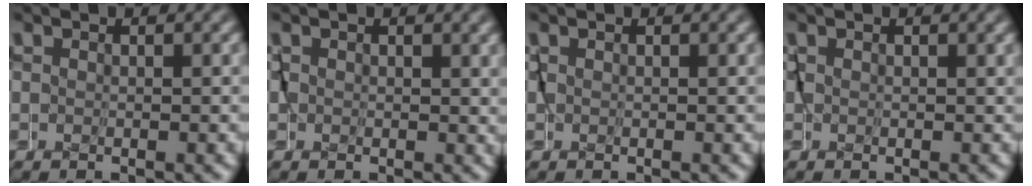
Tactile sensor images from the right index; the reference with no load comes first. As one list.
[{"total": 1.3, "force": [0.1, 1.1, 0.7], "torque": [-0.011, -0.001, 0.000]}, {"total": 0.0}, {"total": 0.5, "force": [-0.1, 0.5, 0.3], "torque": [-0.003, -0.003, 0.000]}]